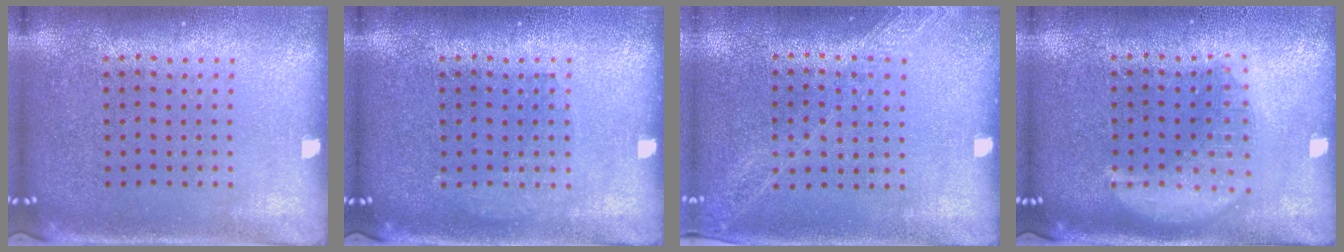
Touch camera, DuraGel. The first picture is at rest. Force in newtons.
{"total": 0.9, "press": 0.9, "slide": 0.2}
{"total": 1.3, "press": 1.2, "slide": 0.2}
{"total": 2.4, "press": 2.4, "slide": 0.3}